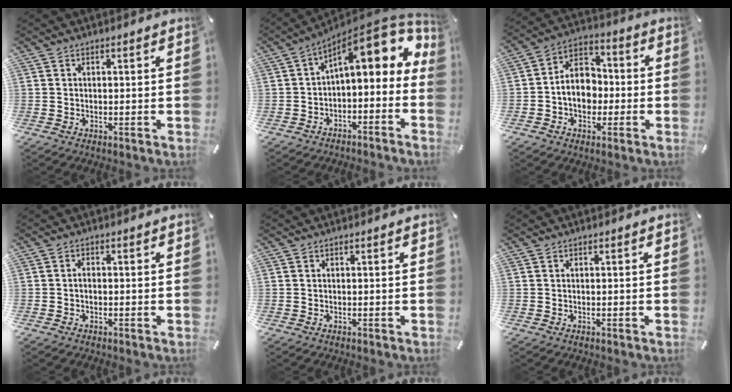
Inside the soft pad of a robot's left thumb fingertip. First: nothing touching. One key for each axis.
{"total": 10.9, "fx": 5.5, "fy": 4.2, "fz": 8.4, "tx": -0.114, "ty": -0.058, "tz": 0.089}
{"total": 9.0, "fx": -1.7, "fy": 7.6, "fz": 4.6, "tx": -0.085, "ty": 0.016, "tz": -0.032}
{"total": 0.9, "fx": -0.4, "fy": 0.4, "fz": 0.6, "tx": -0.014, "ty": 0.001, "tz": -0.008}
{"total": 0.0}
{"total": 0.0}